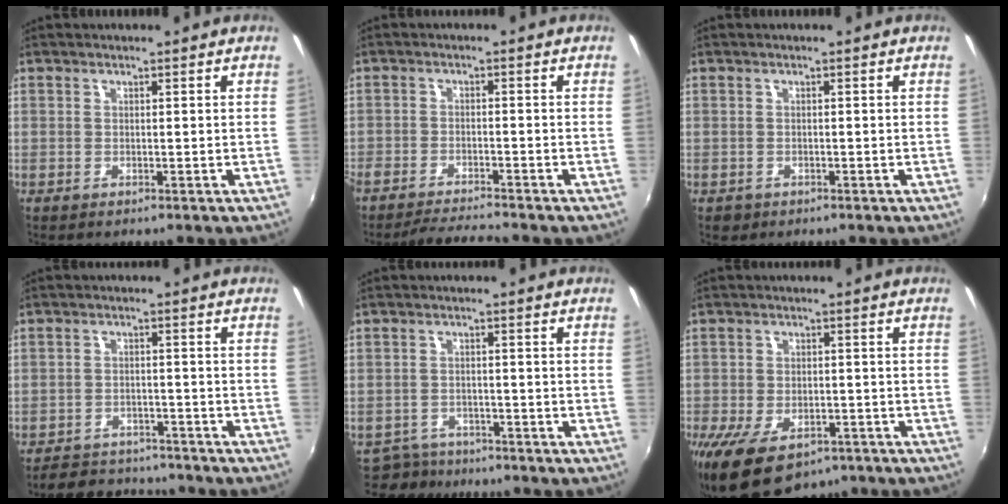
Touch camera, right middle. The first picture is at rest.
{"total": 6.1, "force": [-5.8, -0.1, 1.9], "torque": [-0.057, -0.010, -0.101]}
{"total": 1.7, "force": [-0.8, 1.4, 0.5], "torque": [-0.013, -0.005, -0.011]}
{"total": 9.2, "force": [-8.2, 3.6, 2.0], "torque": [-0.059, 0.013, -0.116]}
{"total": 4.5, "force": [-3.9, 2.2, -0.2], "torque": [-0.010, -0.001, -0.067]}
{"total": 12.3, "force": [-7.3, 6.7, 7.3], "torque": [-0.151, -0.036, -0.111]}